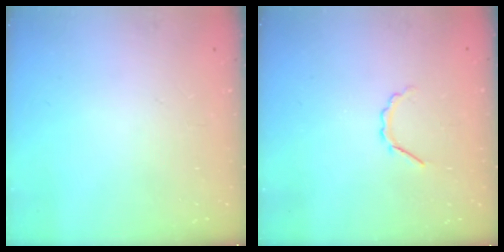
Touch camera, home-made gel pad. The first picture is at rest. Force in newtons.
{"total": 2.9, "press": 2.7, "slide": 1.0}